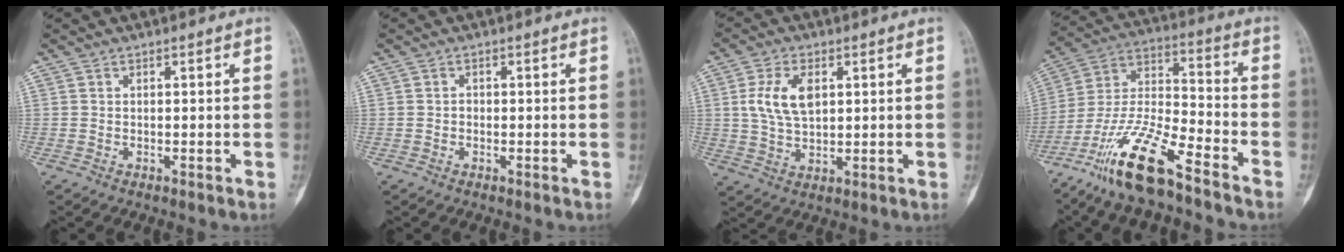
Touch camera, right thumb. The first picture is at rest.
{"total": 0.5, "force": [-0.1, 0.4, 0.2], "torque": [-0.001, 0.003, -0.005]}
{"total": 8.5, "force": [2.0, 4.9, 6.7], "torque": [-0.129, -0.002, 0.042]}
{"total": 16.7, "force": [-11.6, 3.7, 11.5], "torque": [-0.229, 0.067, -0.216]}